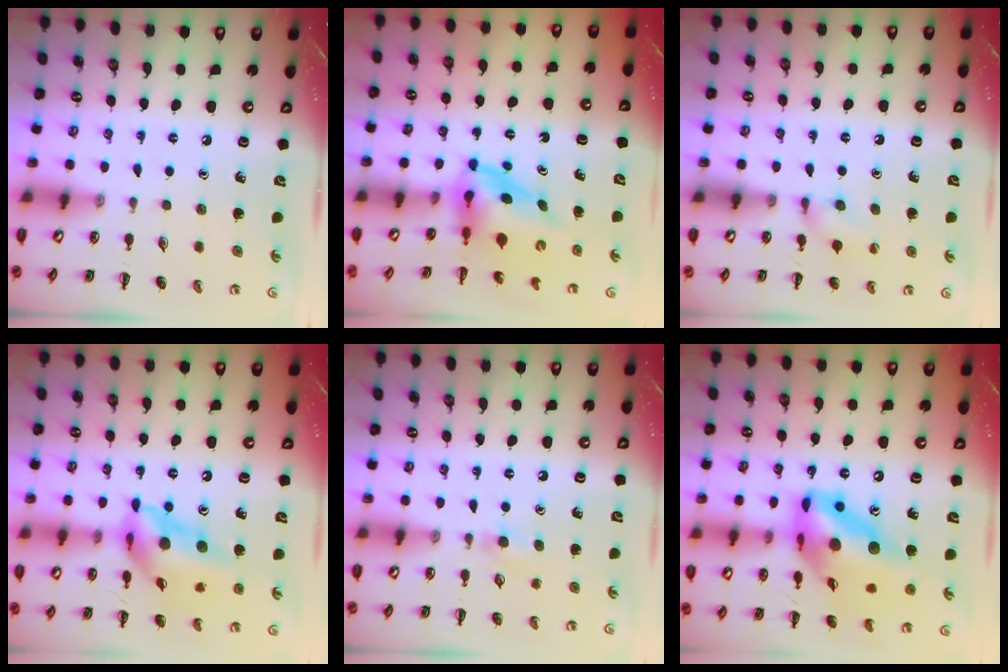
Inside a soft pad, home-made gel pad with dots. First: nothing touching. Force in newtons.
{"total": 4.0, "press": 3.9, "slide": 0.8}
{"total": 7.1, "press": 6.8, "slide": 2.0}
{"total": 13.5, "press": 12.9, "slide": 4.2}
{"total": 3.5, "press": 3.3, "slide": 1.3}
{"total": 17.2, "press": 16.2, "slide": 5.7}